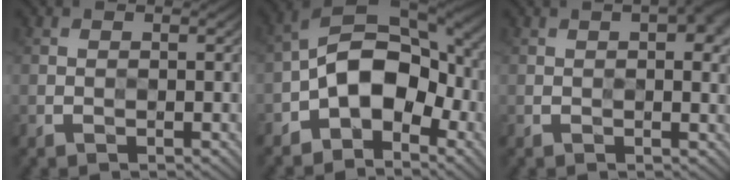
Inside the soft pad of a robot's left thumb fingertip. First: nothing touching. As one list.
[{"total": 11.3, "force": [-3.6, 6.9, 8.2], "torque": [-0.131, 0.004, -0.083]}, {"total": 3.4, "force": [1.0, 1.1, 3.0], "torque": [-0.038, 0.009, 0.010]}]